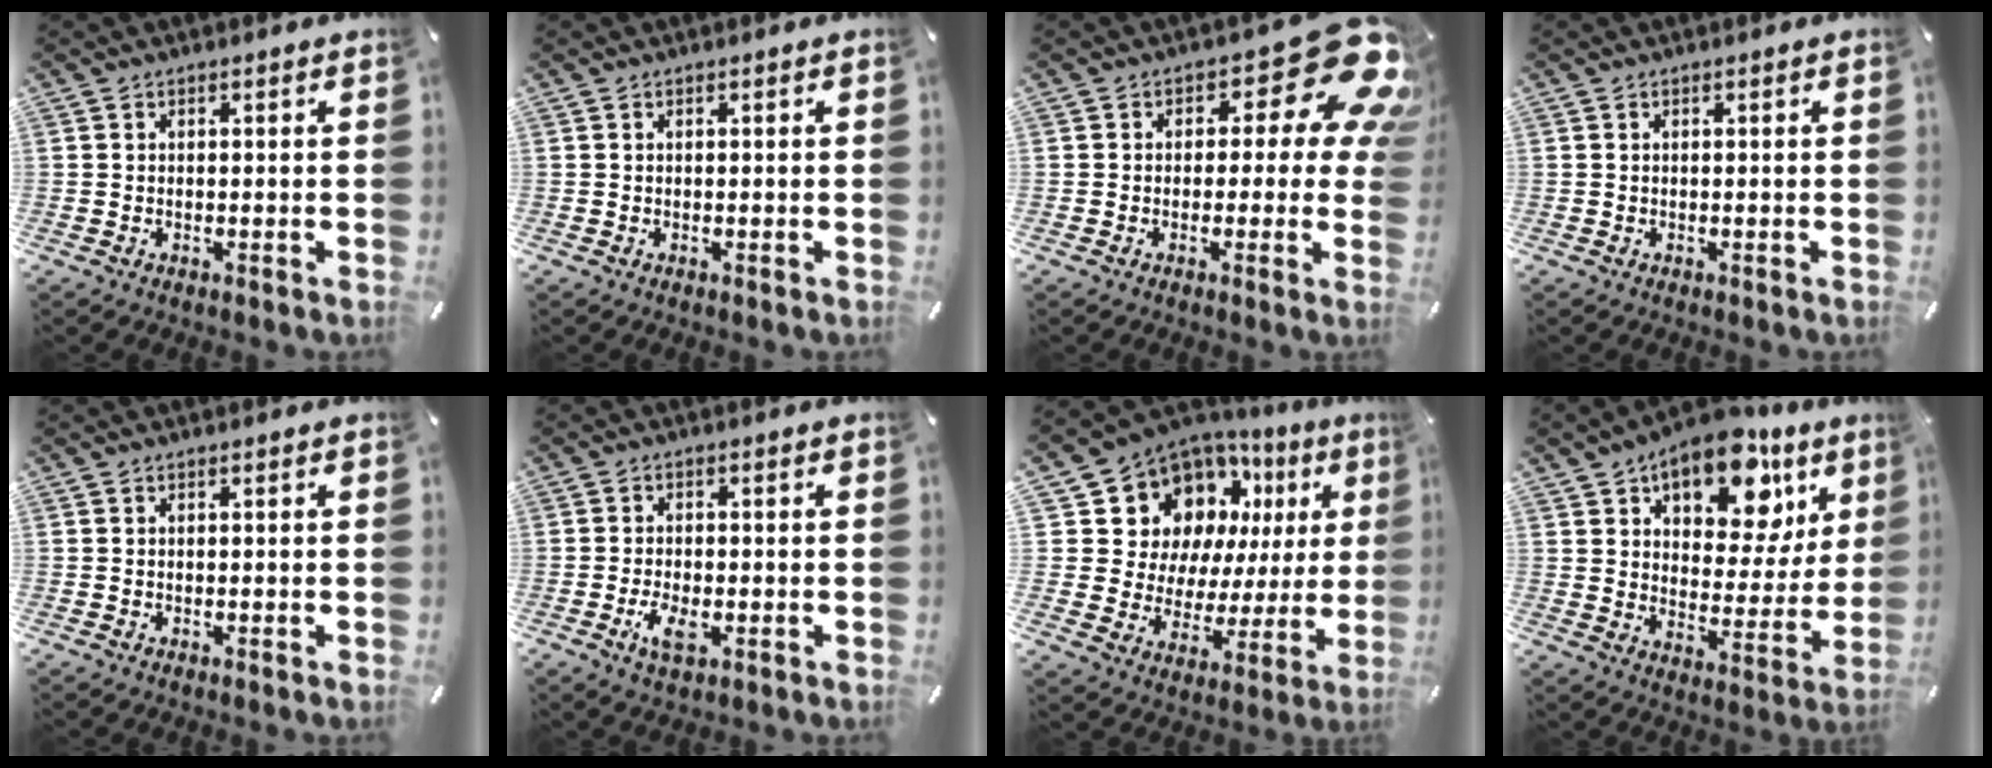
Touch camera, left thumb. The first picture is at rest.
{"total": 0.0}
{"total": 16.7, "force": [6.7, 7.7, 13.3], "torque": [-0.166, -0.043, 0.108]}
{"total": 0.0}
{"total": 0.0}
{"total": 5.0, "force": [-1.7, 2.6, 3.9], "torque": [-0.091, -0.001, -0.034]}
{"total": 14.5, "force": [7.8, 11.1, 5.1], "torque": [-0.091, -0.072, 0.156]}
{"total": 16.9, "force": [11.0, 9.0, 9.1], "torque": [-0.131, -0.072, 0.188]}